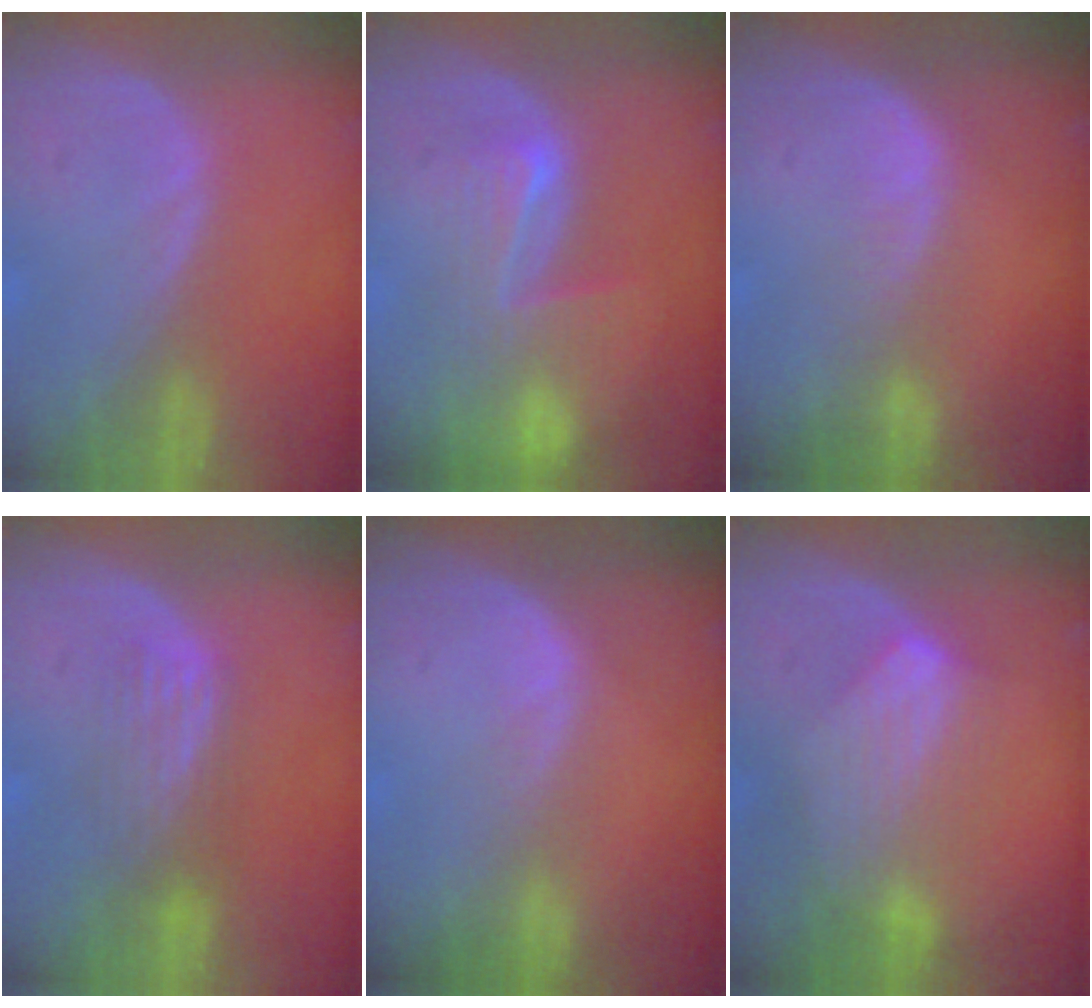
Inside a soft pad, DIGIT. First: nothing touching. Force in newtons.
{"total": 7.8, "press": 7.2, "slide": 3.1}
{"total": 2.4, "press": 2.4, "slide": 0.2}
{"total": 4.1, "press": 4.1, "slide": 0.1}
{"total": 2.0, "press": 1.1, "slide": 1.7}
{"total": 7.0, "press": 7.0, "slide": 0.2}